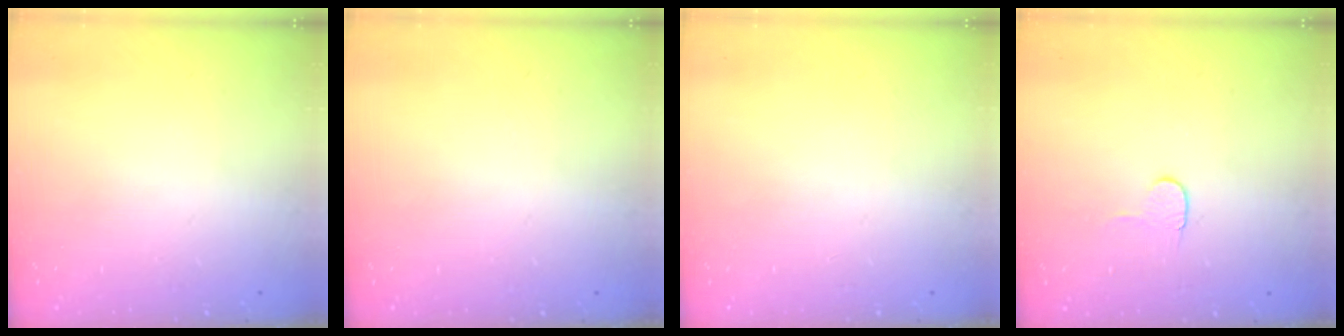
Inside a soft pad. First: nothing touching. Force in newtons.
{"total": 0.0}
{"total": 0.0}
{"total": 5.0, "press": 4.9, "slide": 0.4}